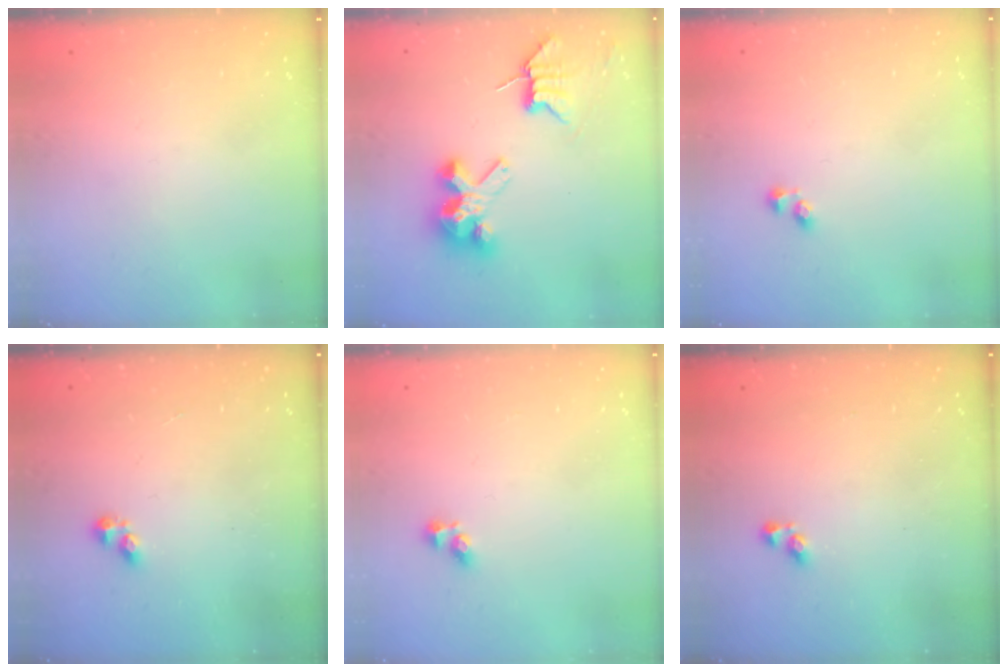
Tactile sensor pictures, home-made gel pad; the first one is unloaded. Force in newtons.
{"total": 8.0, "press": 8.0, "slide": 0.6}
{"total": 2.1, "press": 1.9, "slide": 0.9}
{"total": 4.2, "press": 4.1, "slide": 0.6}
{"total": 2.4, "press": 2.4, "slide": 0.2}
{"total": 2.9, "press": 2.8, "slide": 0.6}